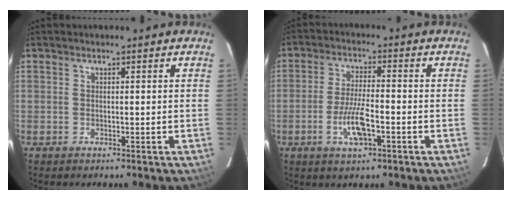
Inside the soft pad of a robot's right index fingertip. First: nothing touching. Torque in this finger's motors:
{"motor_torque": [0.07, -0.11, 0.10, 0.06]}